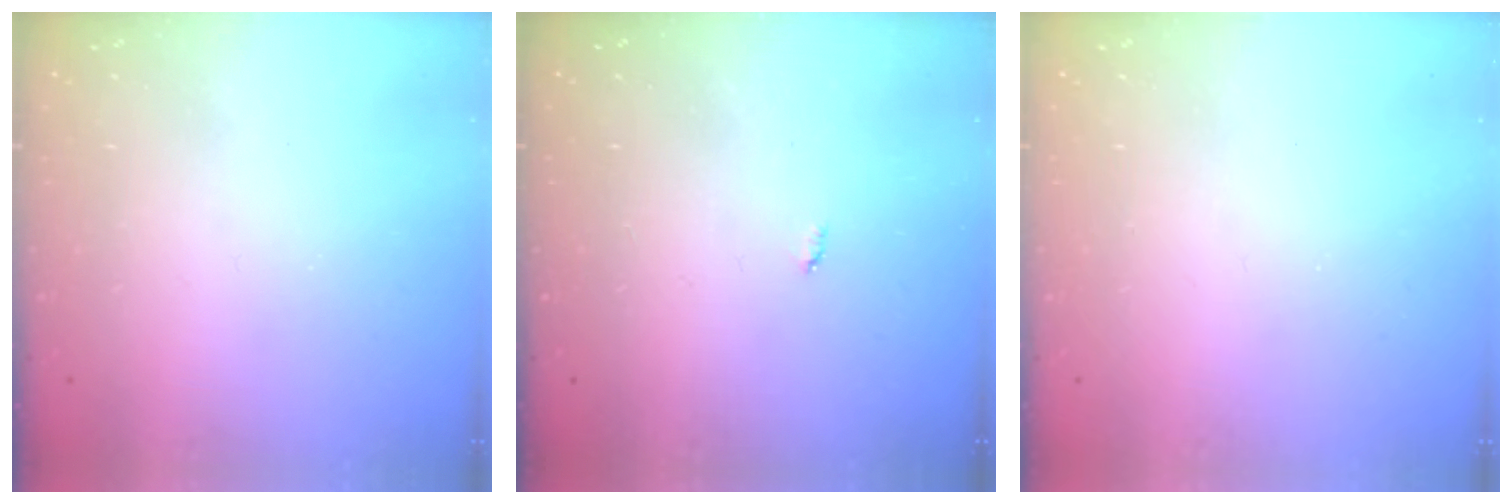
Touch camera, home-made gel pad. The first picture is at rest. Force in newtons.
{"total": 2.1, "press": 2.1, "slide": 0.4}
{"total": 0.0}